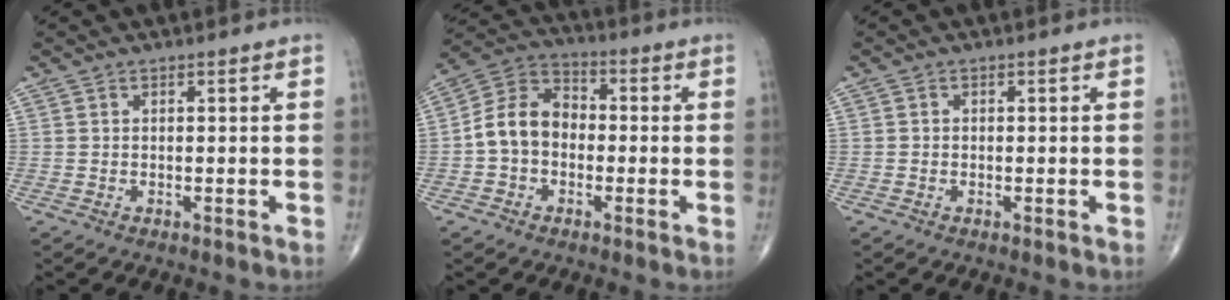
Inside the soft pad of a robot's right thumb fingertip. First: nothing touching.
{"total": 10.0, "force": [-1.3, 7.7, 6.2], "torque": [-0.097, 0.039, -0.041]}
{"total": 0.5, "force": [-0.1, 0.5, 0.1], "torque": [0.000, 0.002, -0.004]}